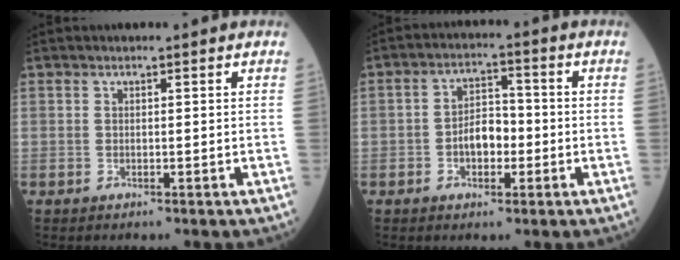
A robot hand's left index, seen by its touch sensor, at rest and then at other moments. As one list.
[{"total": 5.4, "force": [-1.4, 3.1, 4.2], "torque": [-0.080, 0.017, -0.026]}]